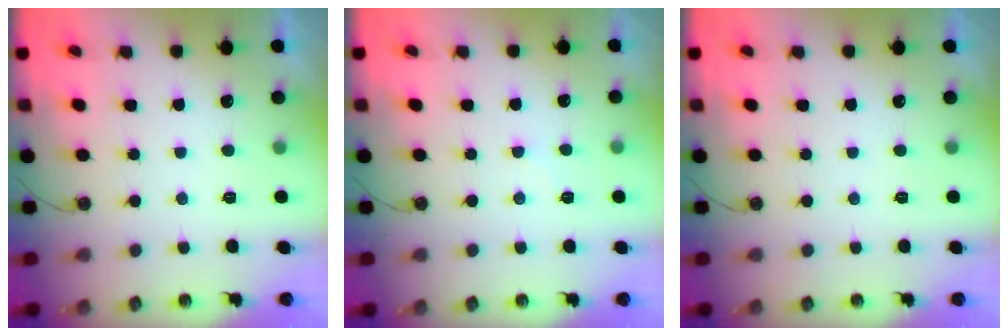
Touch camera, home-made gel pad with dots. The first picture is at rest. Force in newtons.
{"total": 5.3, "press": 5.3, "slide": 0.8}
{"total": 0.0}